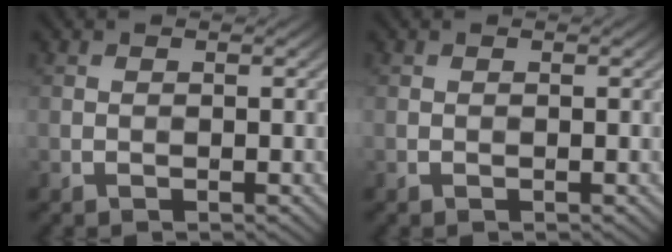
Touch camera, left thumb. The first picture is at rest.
{"total": 0.0}